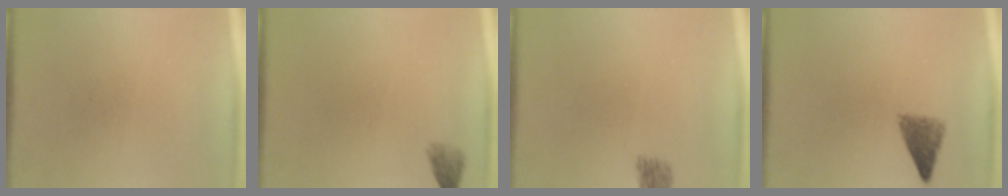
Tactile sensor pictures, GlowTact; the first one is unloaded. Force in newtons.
{"total": 1.5}
{"total": 2.1}
{"total": 3.4}